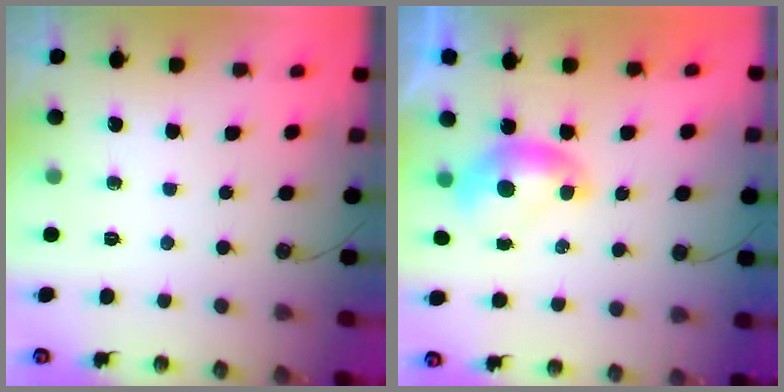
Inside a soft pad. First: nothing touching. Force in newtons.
{"total": 0.0}